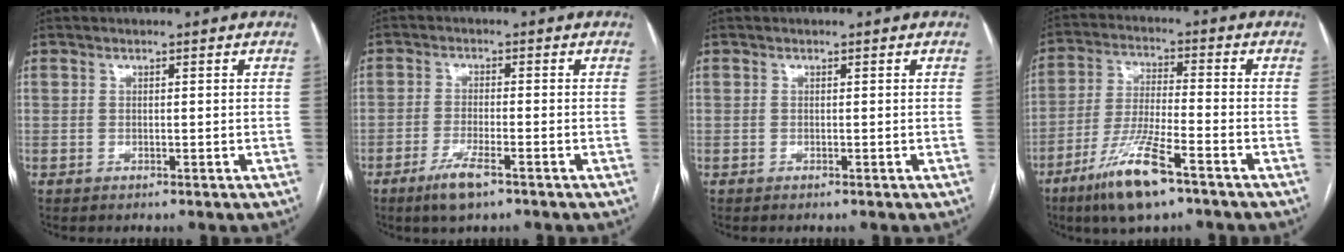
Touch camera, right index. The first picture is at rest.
{"total": 5.1, "force": [-3.3, 0.8, 3.8], "torque": [-0.081, -0.008, -0.057]}
{"total": 0.0}
{"total": 11.4, "force": [-7.1, 1.4, 8.8], "torque": [-0.179, -0.025, -0.130]}